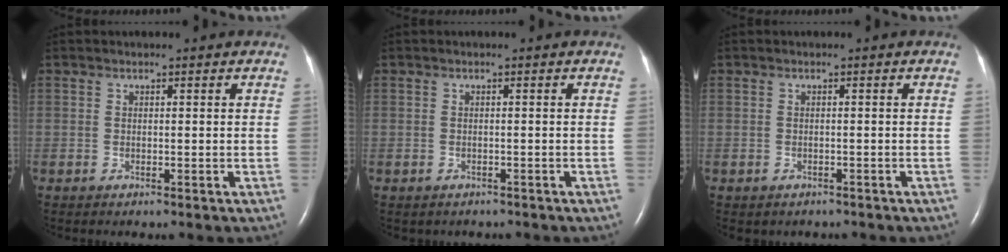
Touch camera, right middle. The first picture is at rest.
{"total": 1.6, "force": [-1.3, 0.9, 0.2], "torque": [-0.012, 0.000, -0.013]}
{"total": 1.8, "force": [-1.4, 1.0, 0.3], "torque": [-0.012, 0.000, -0.014]}